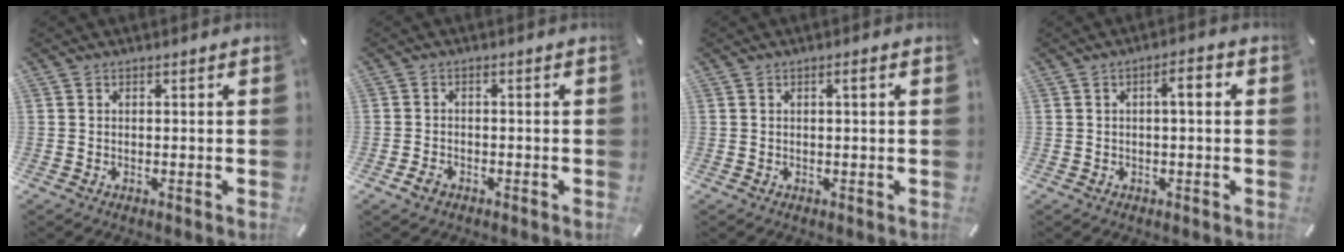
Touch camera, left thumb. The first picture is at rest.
{"total": 2.5, "force": [-1.4, 1.7, 1.2], "torque": [-0.029, 0.004, -0.029]}
{"total": 1.6, "force": [0.2, 0.1, 1.6], "torque": [-0.028, -0.001, 0.003]}
{"total": 4.2, "force": [0.6, 1.0, 4.0], "torque": [-0.070, 0.007, 0.004]}